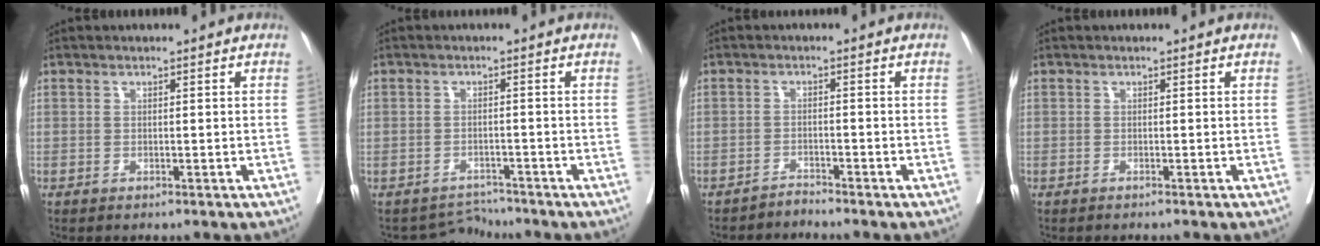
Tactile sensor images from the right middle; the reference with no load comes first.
{"total": 2.8, "force": [-2.3, 0.3, -1.5], "torque": [0.023, 0.004, -0.037]}
{"total": 1.7, "force": [-1.6, -0.3, -0.5], "torque": [0.014, -0.008, -0.029]}
{"total": 1.2, "force": [-1.0, -0.1, 0.5], "torque": [-0.007, -0.001, -0.014]}